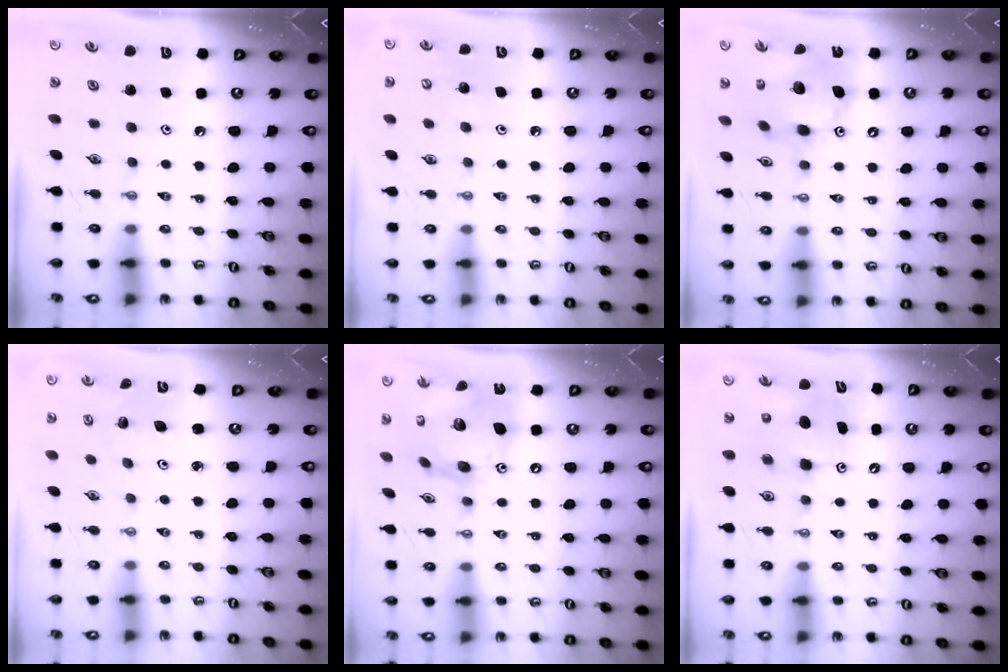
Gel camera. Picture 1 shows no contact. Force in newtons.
{"total": 5.7, "press": 5.6, "slide": 1.0}
{"total": 14.5, "press": 14.5, "slide": 1.2}
{"total": 1.9, "press": 1.9, "slide": 0.1}
{"total": 19.2, "press": 19.1, "slide": 2.0}
{"total": 8.0, "press": 7.8, "slide": 1.8}